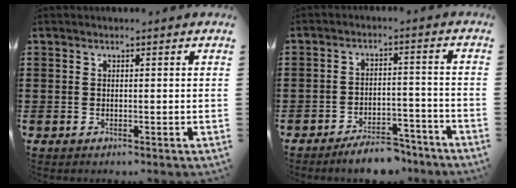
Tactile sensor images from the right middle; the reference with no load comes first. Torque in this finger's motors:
{"motor_torque": [1.48, -0.65, 0.09, 0.05]}